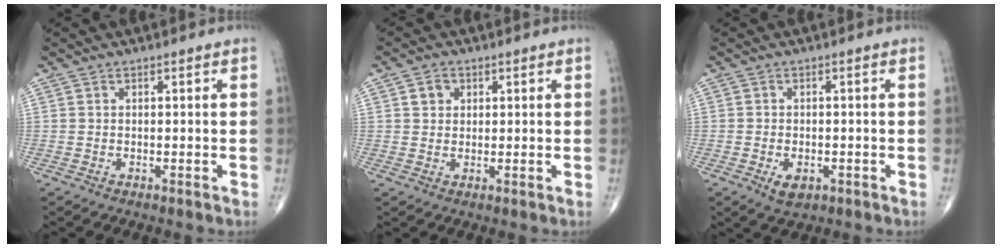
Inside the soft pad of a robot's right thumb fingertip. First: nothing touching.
{"total": 2.9, "force": [1.0, 2.4, 1.1], "torque": [-0.006, -0.003, 0.015]}
{"total": 3.5, "force": [-1.4, 2.1, 2.4], "torque": [-0.034, 0.001, -0.017]}